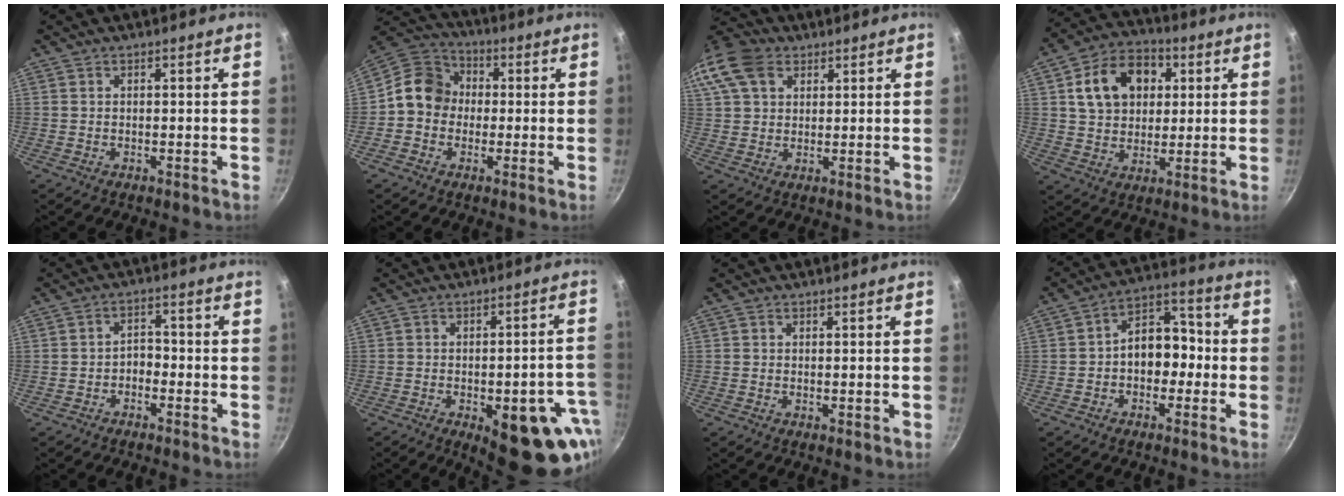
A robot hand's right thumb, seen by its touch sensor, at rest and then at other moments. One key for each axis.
{"total": 10.0, "fx": -0.4, "fy": 8.8, "fz": 4.8, "tx": -0.042, "ty": 0.030, "tz": -0.032}
{"total": 16.6, "fx": 7.0, "fy": 12.1, "fz": 8.8, "tx": -0.201, "ty": 0.030, "tz": 0.123}
{"total": 14.6, "fx": 4.0, "fy": 11.0, "fz": 8.8, "tx": -0.120, "ty": 0.015, "tz": 0.058}
{"total": 2.8, "fx": -1.4, "fy": 1.9, "fz": 1.5, "tx": -0.008, "ty": 0.023, "tz": -0.028}
{"total": 19.8, "fx": -7.6, "fy": 8.4, "fz": 16.2, "tx": -0.130, "ty": 0.013, "tz": -0.088}
{"total": 0.0}
{"total": 9.9, "fx": -1.4, "fy": 7.1, "fz": 6.7, "tx": -0.046, "ty": 0.046, "tz": -0.036}